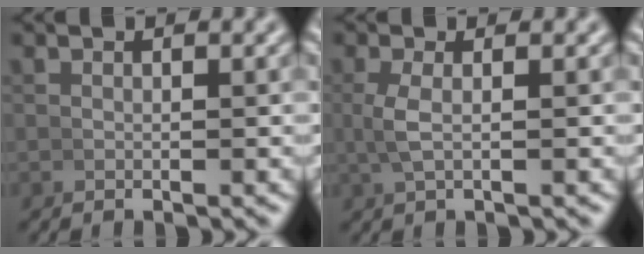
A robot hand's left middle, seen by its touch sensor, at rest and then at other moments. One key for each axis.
{"total": 1.9, "fx": 0.3, "fy": 0.3, "fz": 1.8, "tx": -0.050, "ty": 0.000, "tz": 0.011}